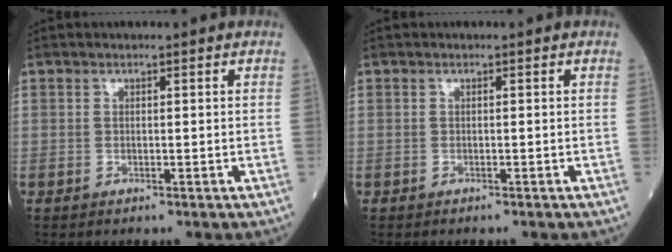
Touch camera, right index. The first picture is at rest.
{"total": 0.0}